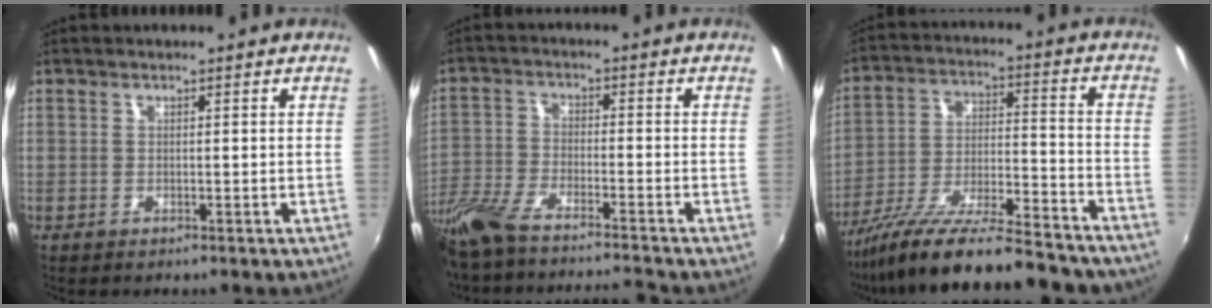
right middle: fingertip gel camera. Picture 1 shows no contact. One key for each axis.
{"total": 14.7, "fx": -12.8, "fy": 1.9, "fz": 7.0, "tx": -0.174, "ty": -0.035, "tz": -0.241}
{"total": 23.7, "fx": -19.7, "fy": 4.5, "fz": 12.5, "tx": -0.219, "ty": -0.047, "tz": -0.299}